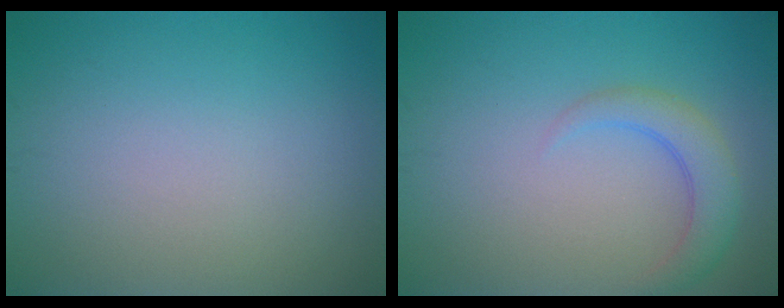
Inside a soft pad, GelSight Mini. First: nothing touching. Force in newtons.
{"total": 2.8, "press": 2.8, "slide": 0.3}